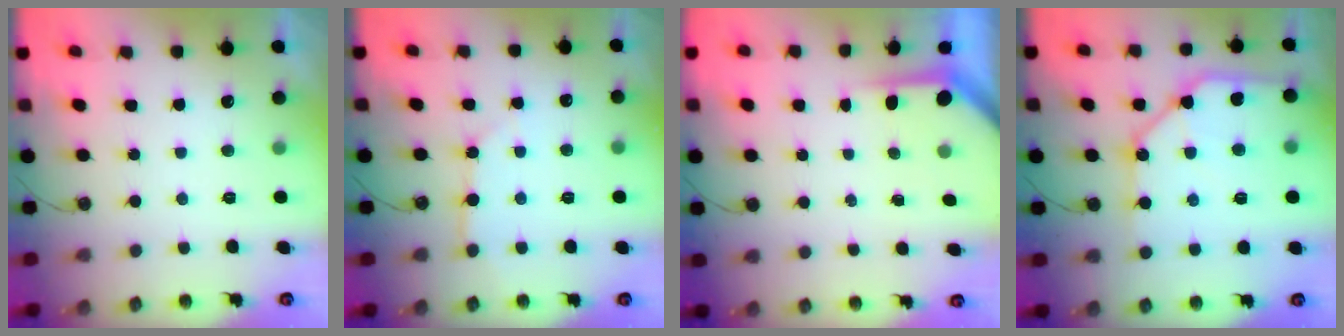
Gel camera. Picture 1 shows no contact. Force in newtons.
{"total": 3.4, "press": 3.4, "slide": 0.2}
{"total": 3.5, "press": 3.5, "slide": 0.3}
{"total": 14.2, "press": 14.1, "slide": 1.6}